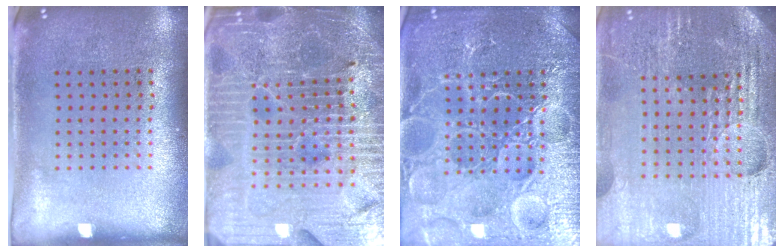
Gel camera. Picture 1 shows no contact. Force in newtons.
{"total": 6.1, "press": 5.5, "slide": 2.5}
{"total": 7.3, "press": 7.3, "slide": 0.9}
{"total": 5.5, "press": 5.0, "slide": 2.3}